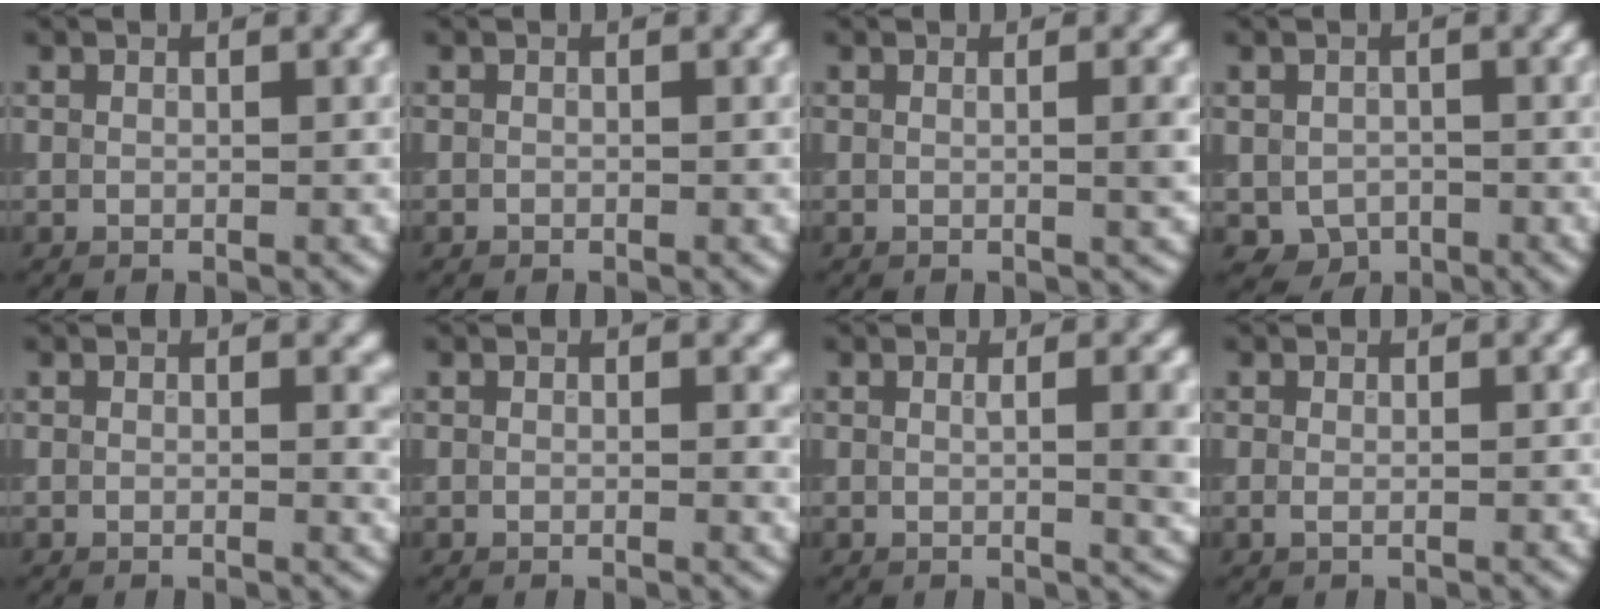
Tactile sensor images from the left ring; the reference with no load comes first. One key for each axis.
{"total": 0.0}
{"total": 2.2, "fx": 0.1, "fy": 0.6, "fz": 2.1, "tx": -0.022, "ty": 0.002, "tz": -0.004}
{"total": 2.6, "fx": -1.0, "fy": 2.1, "fz": 1.1, "tx": -0.020, "ty": -0.009, "tz": -0.017}
{"total": 1.4, "fx": 0.3, "fy": 0.5, "fz": 1.3, "tx": -0.011, "ty": -0.004, "tz": 0.004}
{"total": 0.9, "fx": 0.2, "fy": 0.3, "fz": 0.8, "tx": -0.007, "ty": -0.004, "tz": 0.003}
{"total": 3.7, "fx": 0.3, "fy": 1.1, "fz": 3.5, "tx": -0.038, "ty": 0.000, "tz": 0.005}
{"total": 0.6, "fx": -0.1, "fy": 0.1, "fz": 0.5, "tx": -0.012, "ty": -0.002, "tz": -0.001}